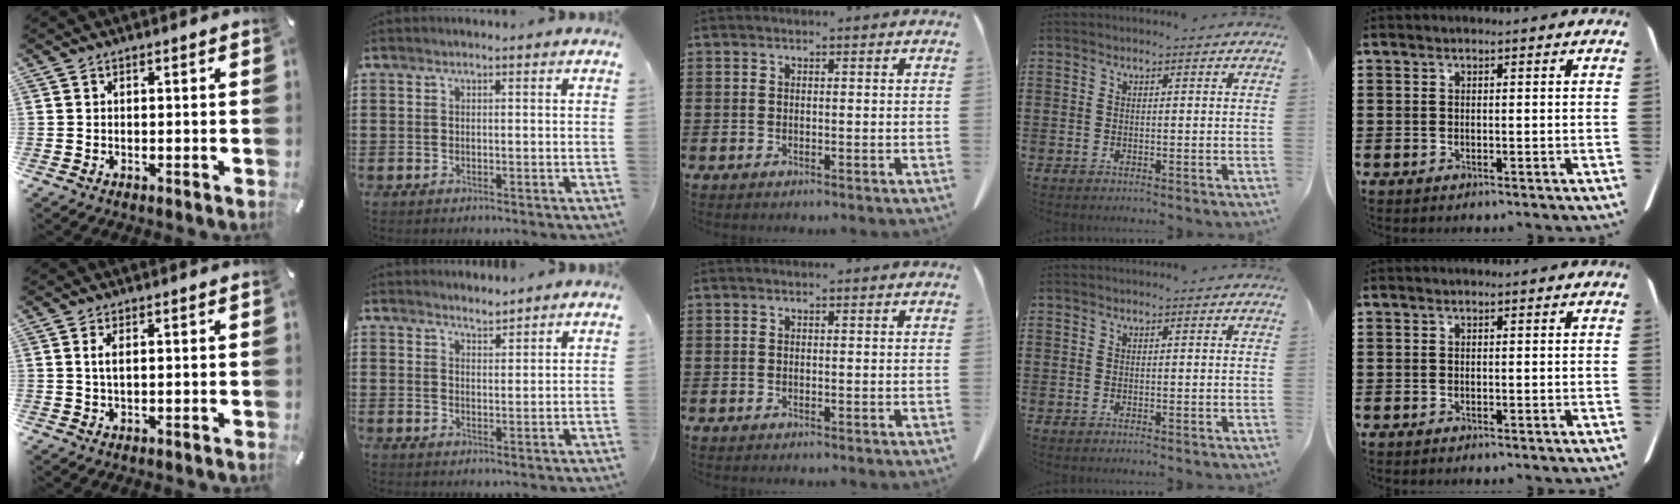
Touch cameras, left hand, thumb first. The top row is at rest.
{"thumb": {"total": 2.4, "force": [0.4, 0.8, 2.3], "torque": [-0.046, 0.002, 0.005]}, "index": {"total": 2.4, "force": [2.4, 0.3, -0.1], "torque": [-0.004, -0.002, 0.047]}}